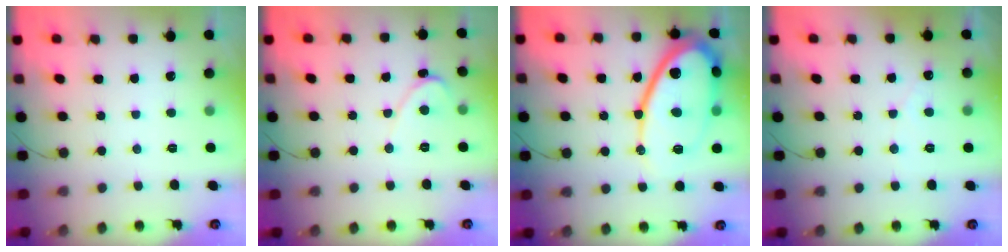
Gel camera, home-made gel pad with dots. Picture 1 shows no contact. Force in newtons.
{"total": 2.4, "press": 2.4, "slide": 0.2}
{"total": 21.2, "press": 21.2, "slide": 1.8}
{"total": 1.7, "press": 1.7, "slide": 0.0}